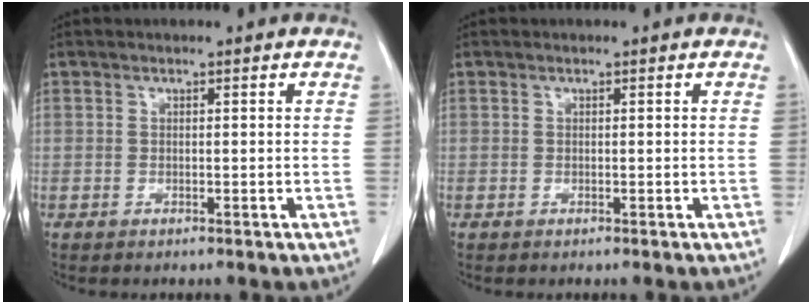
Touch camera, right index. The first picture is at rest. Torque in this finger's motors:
{"motor_torque": [0.00, 0.00, 0.00, 0.00]}